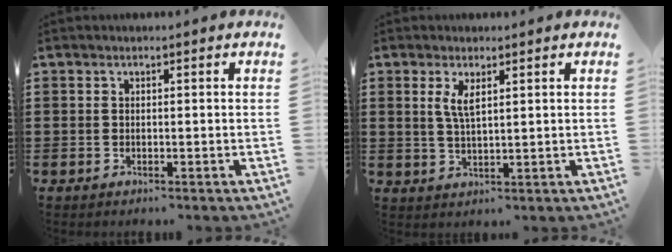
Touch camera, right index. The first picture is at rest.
{"total": 3.4, "force": [1.5, 1.0, 2.9], "torque": [-0.062, 0.004, 0.026]}